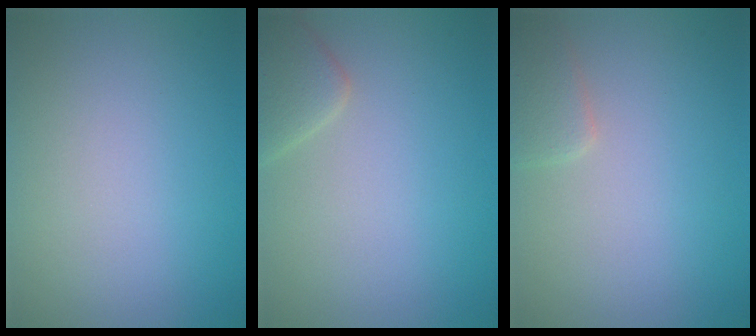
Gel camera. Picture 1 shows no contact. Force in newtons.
{"total": 2.3, "press": 2.3, "slide": 0.2}
{"total": 1.7, "press": 1.7, "slide": 0.1}